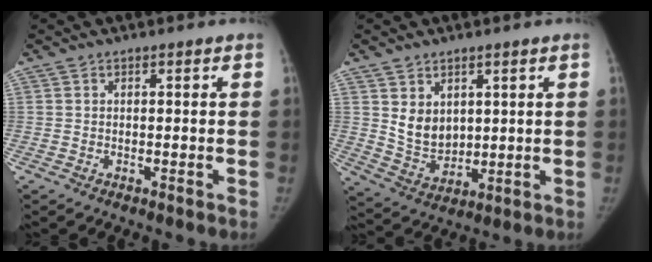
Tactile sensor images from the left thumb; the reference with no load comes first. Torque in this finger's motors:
{"motor_torque": [-0.01, 0.10, 0.66, -0.73, 0.03]}